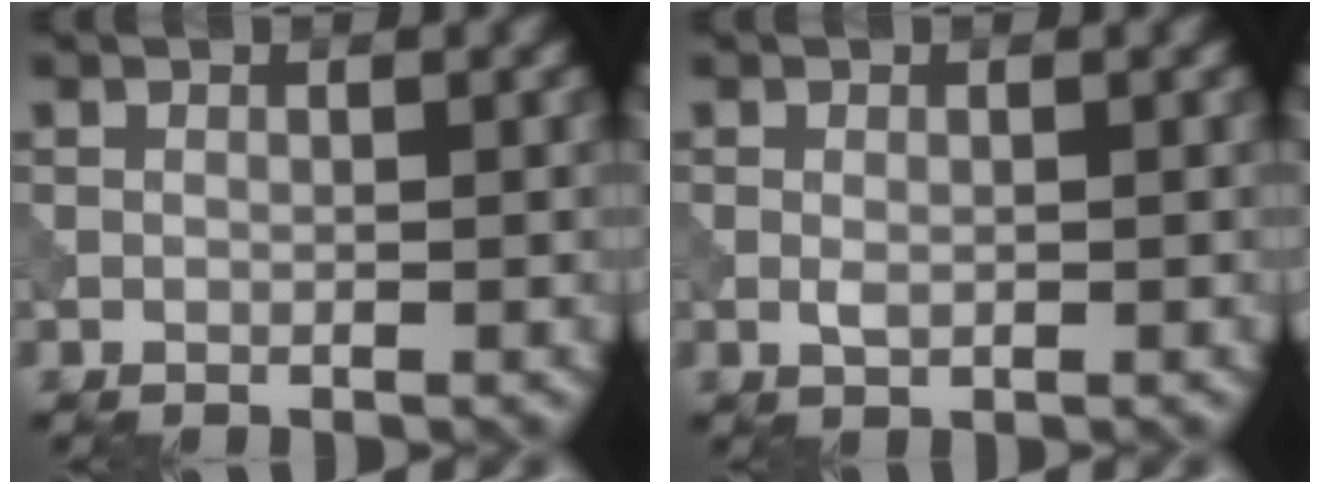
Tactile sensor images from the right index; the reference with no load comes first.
{"total": 1.0, "force": [-0.1, 0.6, 0.8], "torque": [-0.017, -0.002, -0.003]}